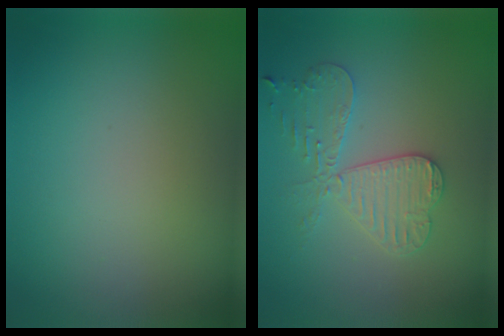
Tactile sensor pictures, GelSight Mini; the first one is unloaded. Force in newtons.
{"total": 3.7, "press": 3.6, "slide": 1.0}